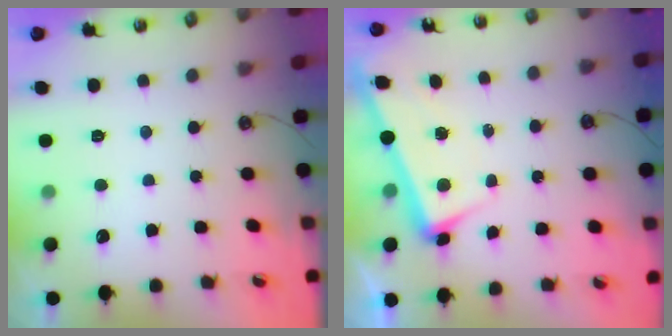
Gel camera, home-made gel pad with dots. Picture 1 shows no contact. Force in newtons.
{"total": 3.5, "press": 3.3, "slide": 1.2}